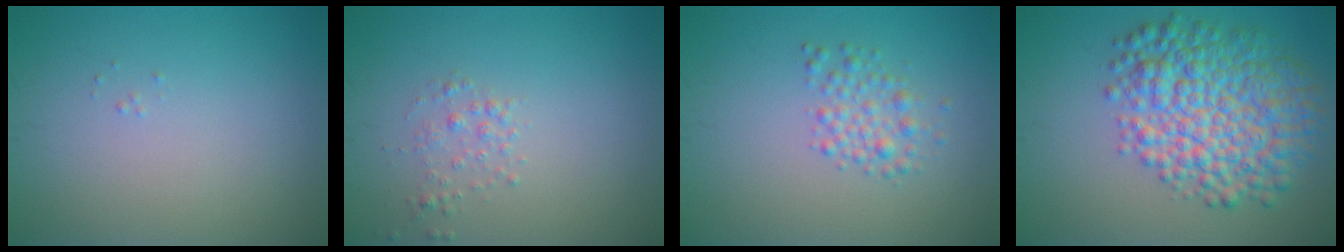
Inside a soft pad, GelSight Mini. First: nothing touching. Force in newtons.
{"total": 1.3, "press": 1.2, "slide": 0.1}
{"total": 2.2, "press": 2.2, "slide": 0.1}
{"total": 8.6, "press": 8.6, "slide": 0.1}